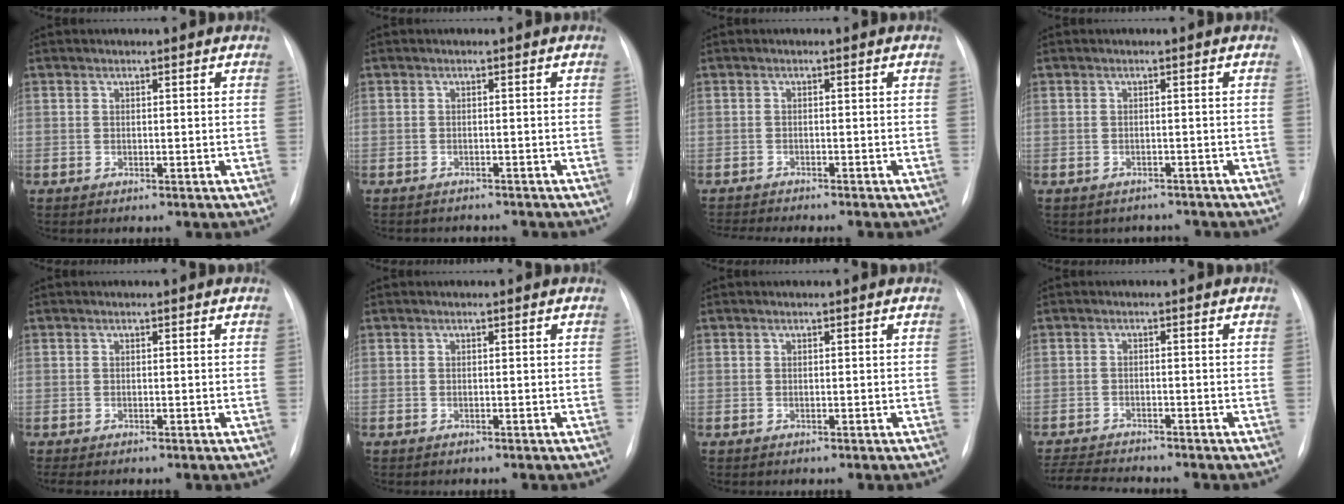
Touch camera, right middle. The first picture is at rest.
{"total": 3.6, "force": [-3.4, 1.1, 0.5], "torque": [-0.001, -0.002, -0.042]}
{"total": 7.6, "force": [-7.0, 0.4, 2.9], "torque": [-0.032, -0.006, -0.101]}
{"total": 3.9, "force": [-3.4, 1.9, -0.1], "torque": [0.001, 0.012, -0.040]}
{"total": 1.0, "force": [-0.9, 0.0, 0.5], "torque": [-0.001, -0.001, -0.010]}
{"total": 0.0}
{"total": 0.0}
{"total": 7.0, "force": [-6.7, 0.4, 2.0], "torque": [-0.034, -0.014, -0.109]}